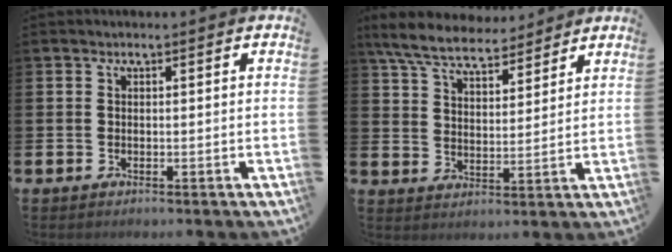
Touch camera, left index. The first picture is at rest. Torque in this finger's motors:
{"motor_torque": [1.11, -1.03, 0.35, 0.21]}